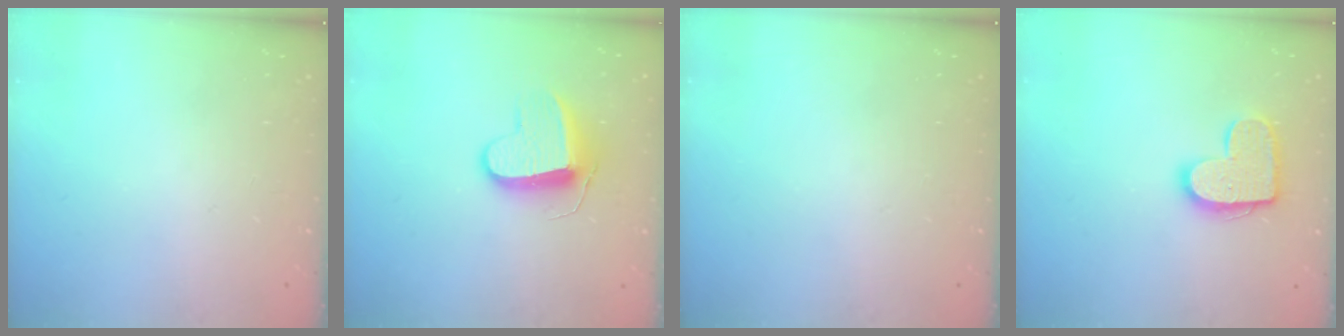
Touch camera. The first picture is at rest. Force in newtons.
{"total": 9.9, "press": 9.9, "slide": 0.2}
{"total": 0.0}
{"total": 13.2, "press": 13.2, "slide": 0.7}